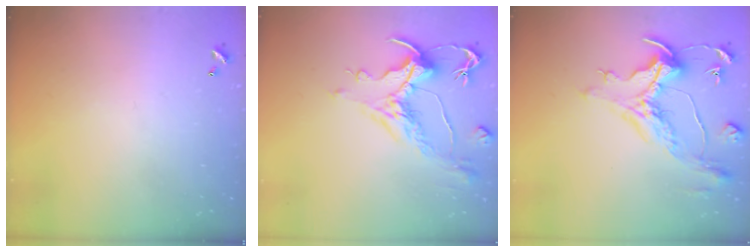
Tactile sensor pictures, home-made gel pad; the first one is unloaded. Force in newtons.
{"total": 1.5, "press": 0.5, "slide": 1.4}
{"total": 1.5, "press": 0.8, "slide": 1.2}